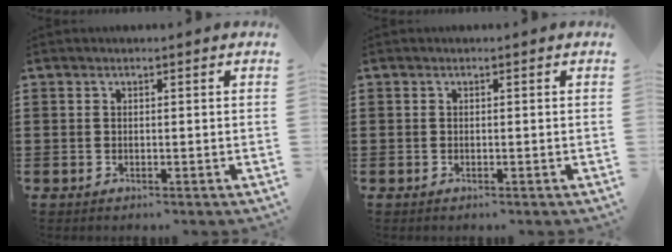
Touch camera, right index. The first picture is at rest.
{"total": 0.0}